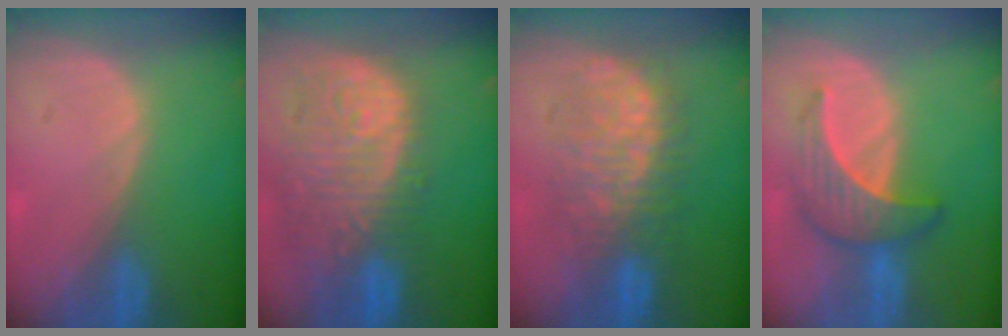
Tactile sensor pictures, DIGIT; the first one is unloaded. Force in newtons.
{"total": 13.6, "press": 11.4, "slide": 7.4}
{"total": 8.6, "press": 8.6, "slide": 0.4}
{"total": 6.5, "press": 6.4, "slide": 1.1}